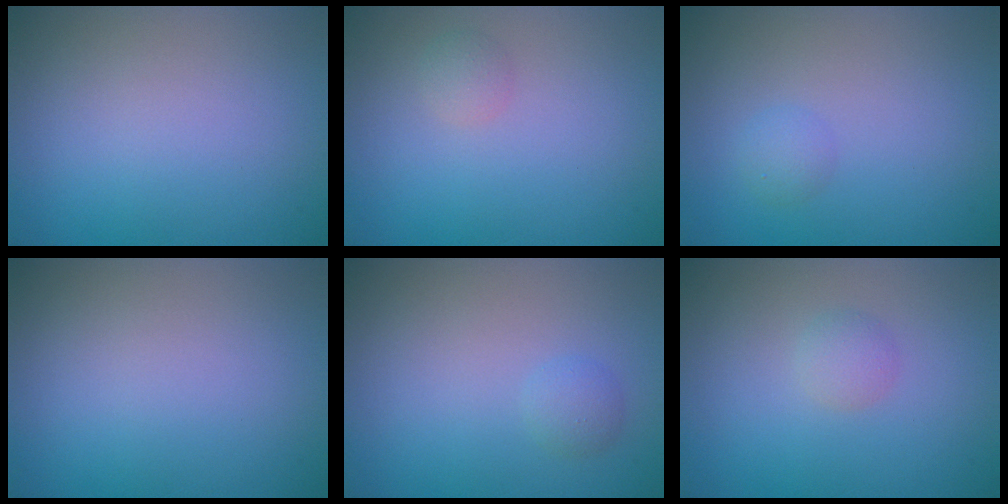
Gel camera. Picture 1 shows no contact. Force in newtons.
{"total": 1.0, "press": 1.0, "slide": 0.1}
{"total": 1.0, "press": 1.0, "slide": 0.0}
{"total": 0.0}
{"total": 1.1, "press": 1.1, "slide": 0.1}
{"total": 1.2, "press": 1.2, "slide": 0.0}